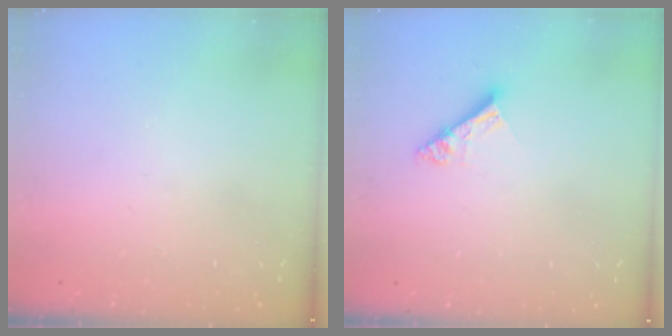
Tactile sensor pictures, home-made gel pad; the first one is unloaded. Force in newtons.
{"total": 5.2, "press": 5.2, "slide": 0.1}